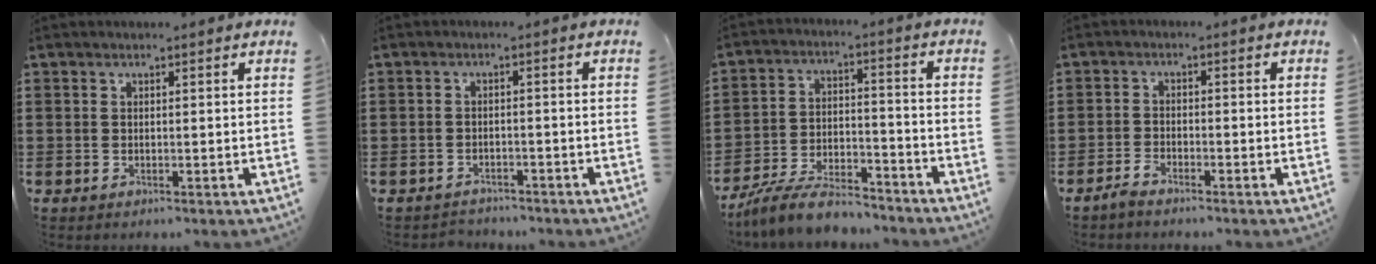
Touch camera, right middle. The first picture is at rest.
{"total": 2.1, "force": [-2.0, 0.5, -0.4], "torque": [0.001, 0.001, -0.047]}
{"total": 8.9, "force": [-8.1, 1.8, 3.3], "torque": [-0.065, 0.019, -0.156]}
{"total": 2.0, "force": [-1.9, 0.3, 0.8], "torque": [-0.024, 0.002, -0.039]}